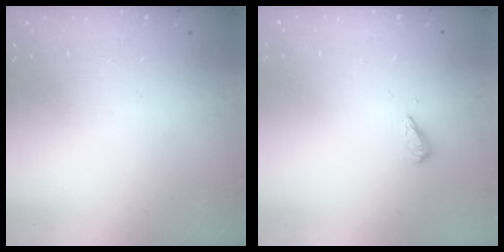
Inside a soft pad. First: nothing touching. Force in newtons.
{"total": 3.6, "press": 3.6, "slide": 0.5}